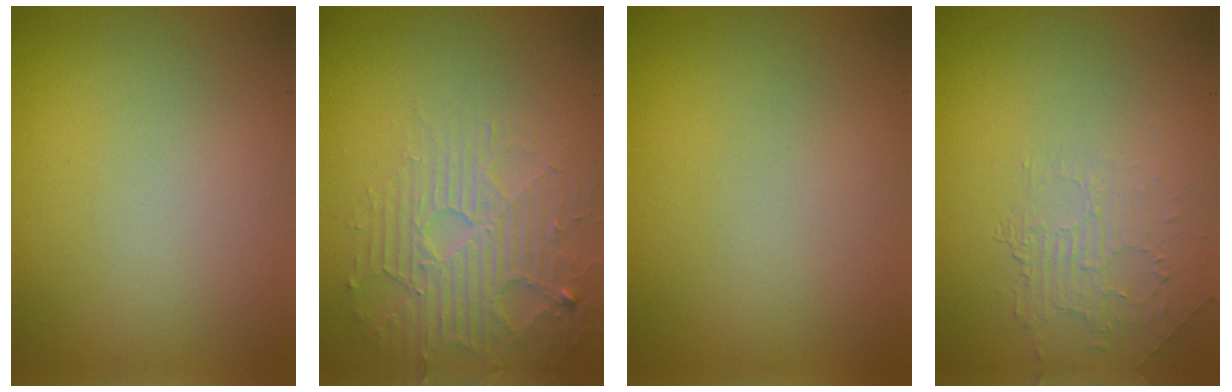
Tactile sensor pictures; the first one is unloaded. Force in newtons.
{"total": 5.0, "press": 3.4, "slide": 3.6}
{"total": 0.0}
{"total": 2.0, "press": 0.6, "slide": 1.9}